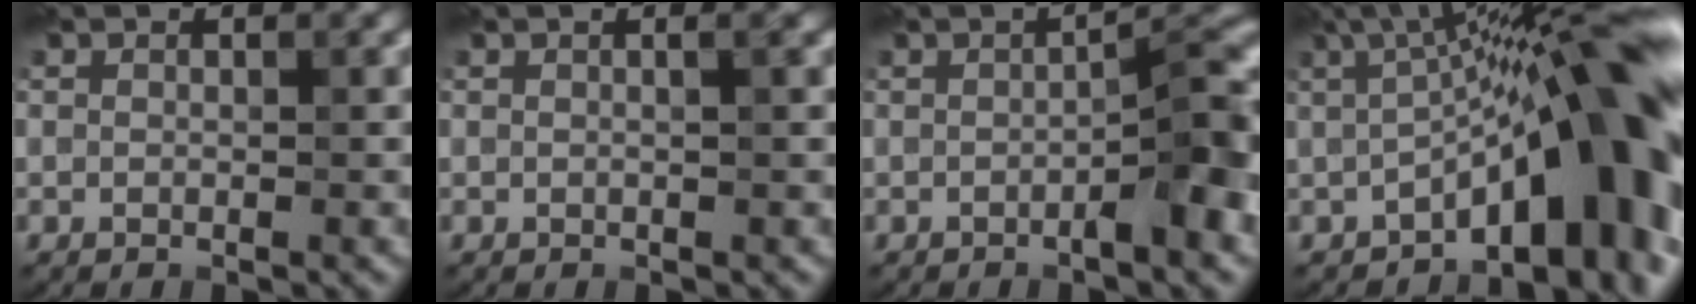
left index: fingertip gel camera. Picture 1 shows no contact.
{"total": 1.4, "force": [0.3, 0.5, 1.3], "torque": [-0.015, 0.003, -0.005]}
{"total": 5.6, "force": [-1.3, 1.0, 5.4], "torque": [-0.074, 0.014, -0.025]}
{"total": 14.5, "force": [-1.9, 4.5, 13.7], "torque": [-0.154, 0.039, -0.036]}